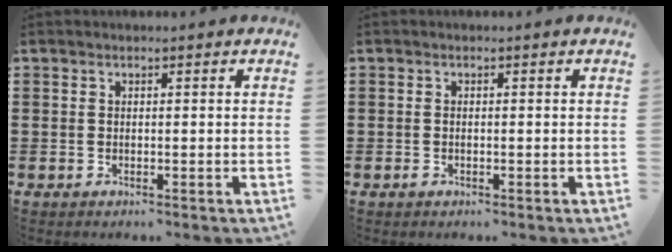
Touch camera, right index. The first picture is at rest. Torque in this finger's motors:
{"motor_torque": [1.33, 0.81, 0.06, 0.00]}